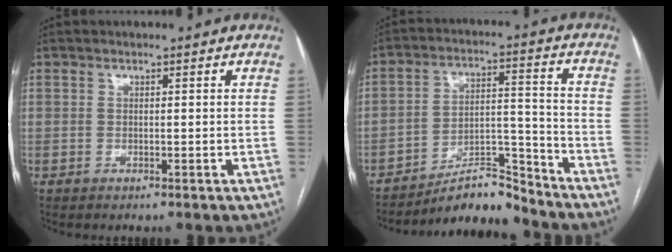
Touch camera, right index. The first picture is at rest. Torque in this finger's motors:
{"motor_torque": [-0.11, -0.23, -0.20, -0.07]}